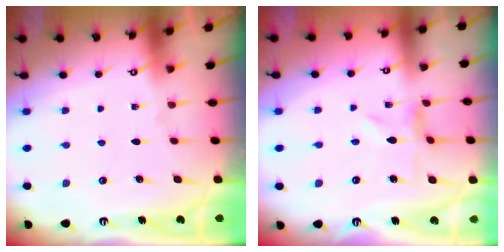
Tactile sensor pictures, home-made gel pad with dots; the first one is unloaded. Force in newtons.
{"total": 1.5, "press": 1.4, "slide": 0.4}